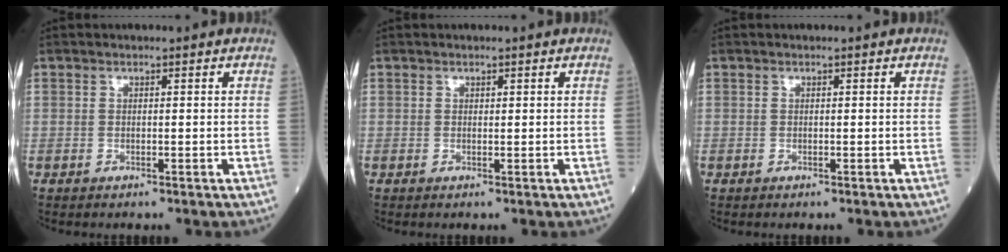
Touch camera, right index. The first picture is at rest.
{"total": 0.0}
{"total": 0.0}